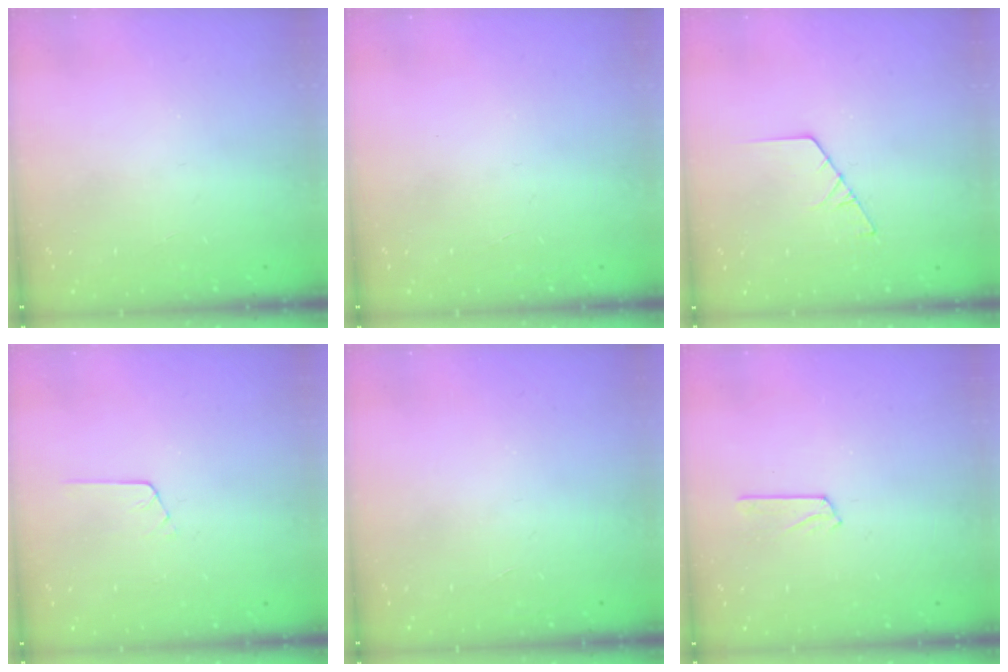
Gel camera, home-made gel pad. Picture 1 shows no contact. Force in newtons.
{"total": 0.0}
{"total": 2.1, "press": 2.1, "slide": 0.1}
{"total": 3.7, "press": 3.7, "slide": 0.4}
{"total": 0.0}
{"total": 4.1, "press": 4.1, "slide": 0.5}